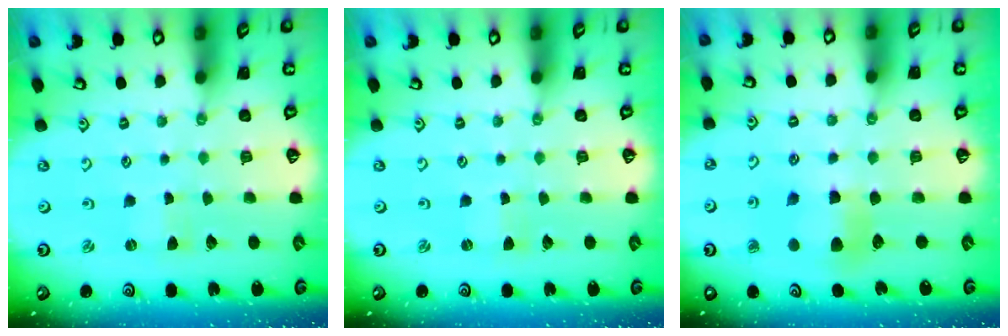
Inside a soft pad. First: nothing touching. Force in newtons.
{"total": 0.0}
{"total": 6.7, "press": 6.7, "slide": 0.6}